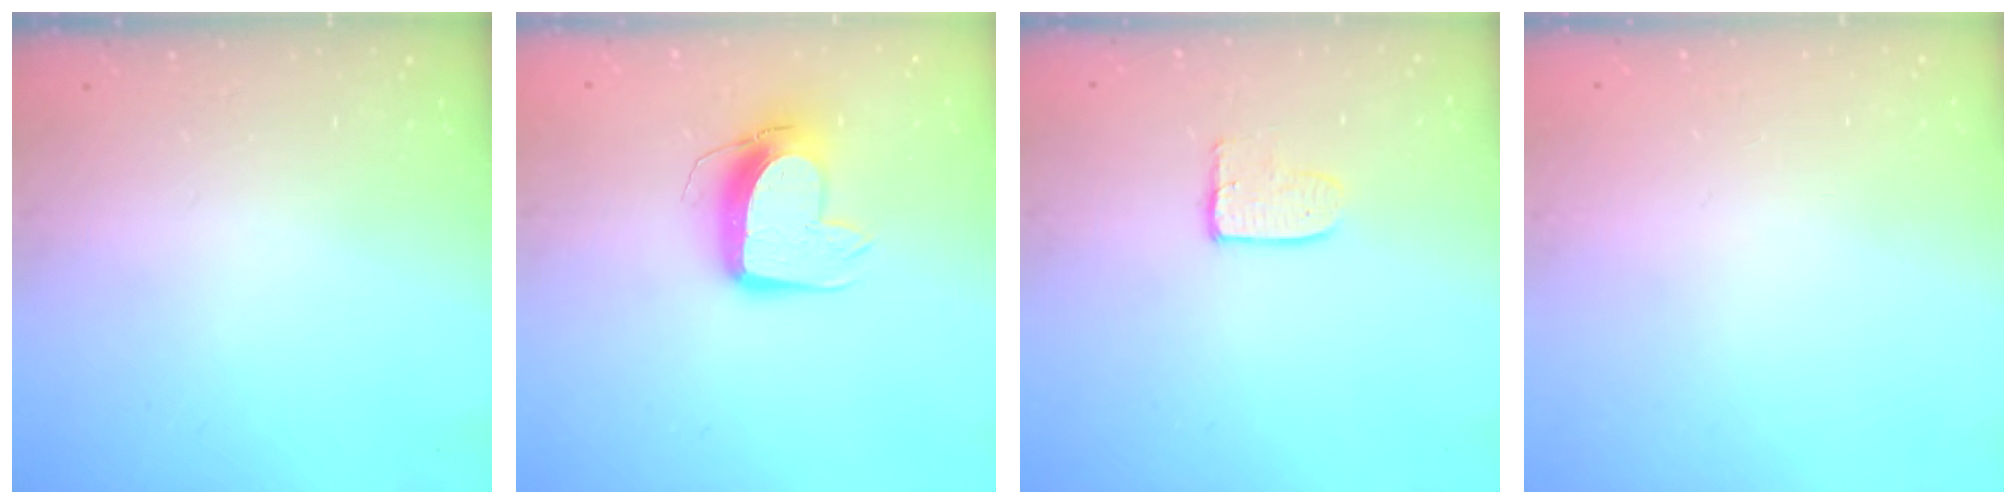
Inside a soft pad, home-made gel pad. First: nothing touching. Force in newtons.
{"total": 11.7, "press": 11.6, "slide": 1.0}
{"total": 5.5, "press": 5.5, "slide": 0.2}
{"total": 0.0}